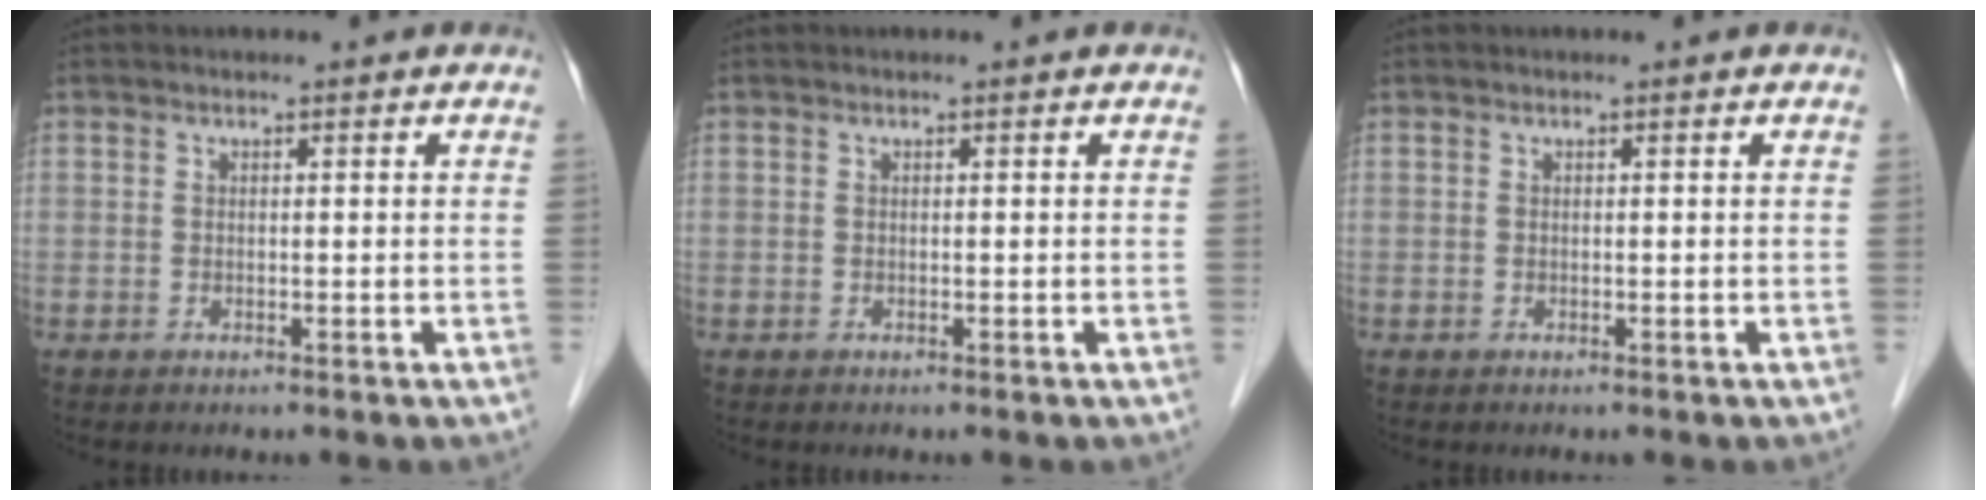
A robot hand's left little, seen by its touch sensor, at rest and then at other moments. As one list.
[{"total": 0.0}, {"total": 0.0}]